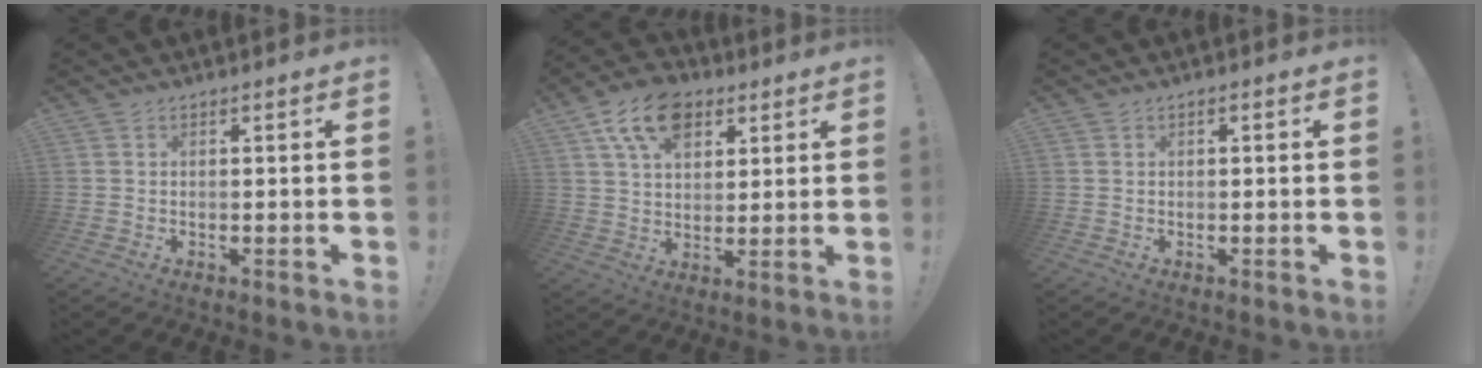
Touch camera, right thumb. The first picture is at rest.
{"total": 13.9, "force": [7.2, 9.1, 7.6], "torque": [-0.117, -0.023, 0.135]}
{"total": 0.5, "force": [-0.3, 0.4, 0.2], "torque": [-0.002, 0.004, -0.006]}